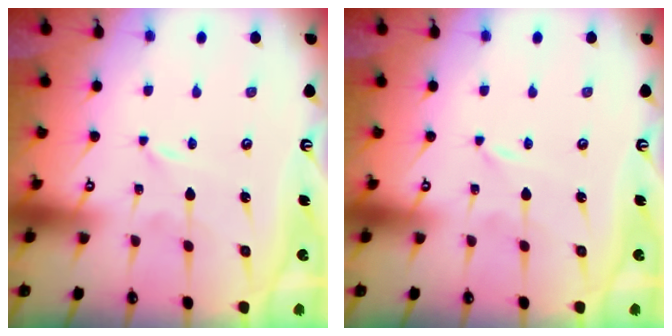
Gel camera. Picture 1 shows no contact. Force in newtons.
{"total": 0.0}